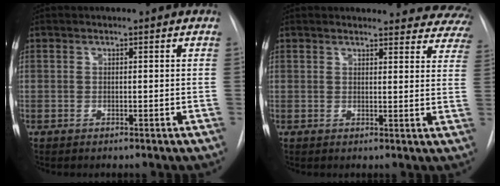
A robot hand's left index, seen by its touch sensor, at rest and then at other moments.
{"total": 18.1, "force": [17.1, 5.0, 3.3], "torque": [-0.020, -0.061, 0.162]}